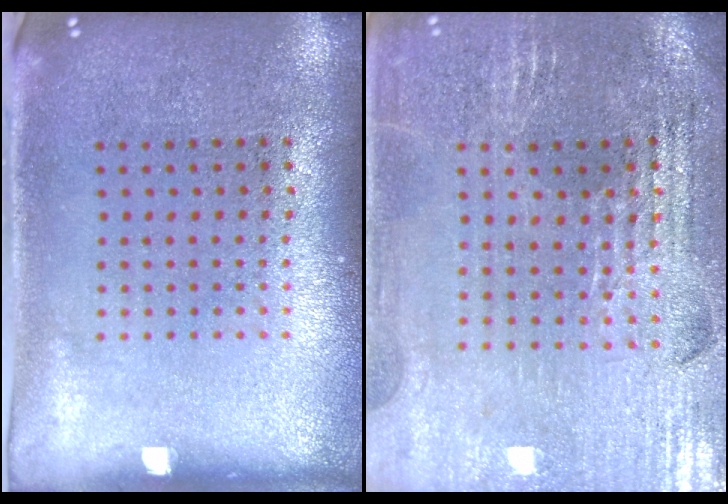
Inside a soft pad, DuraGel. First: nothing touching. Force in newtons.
{"total": 2.9, "press": 2.8, "slide": 0.4}